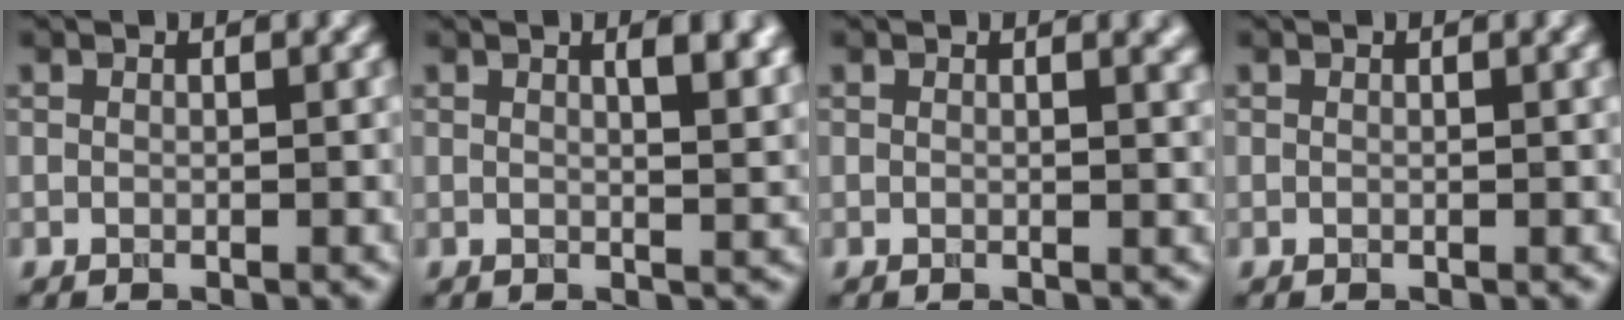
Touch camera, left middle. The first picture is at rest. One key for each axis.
{"total": 5.2, "fx": 1.9, "fy": 2.1, "fz": 4.4, "tx": -0.028, "ty": 0.013, "tz": 0.020}
{"total": 1.9, "fx": 1.0, "fy": 0.7, "fz": 1.4, "tx": -0.006, "ty": 0.003, "tz": 0.011}
{"total": 0.7, "fx": 0.3, "fy": 0.1, "fz": 0.6, "tx": -0.006, "ty": 0.005, "tz": 0.003}